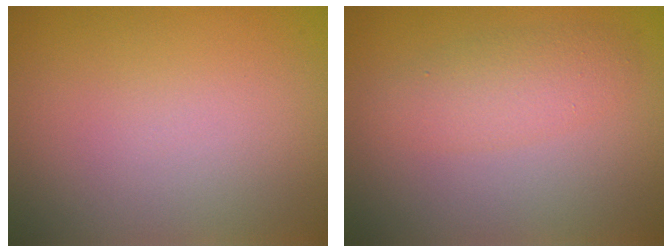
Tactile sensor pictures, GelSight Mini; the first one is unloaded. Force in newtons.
{"total": 2.7, "press": 2.7, "slide": 0.0}